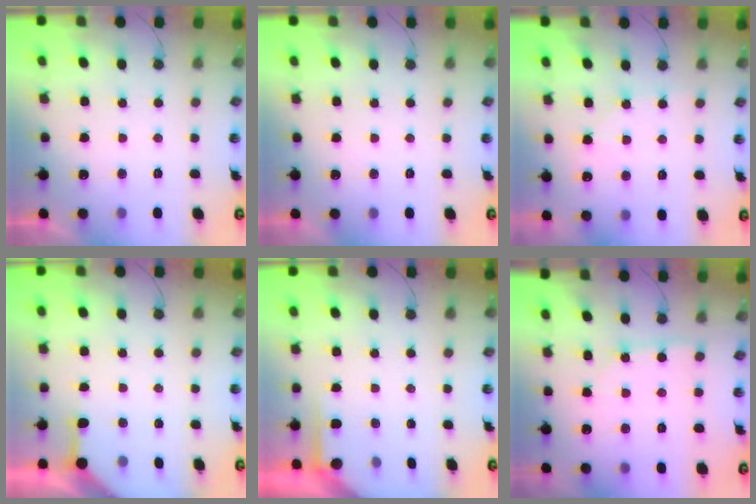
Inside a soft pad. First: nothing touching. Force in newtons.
{"total": 0.0}
{"total": 5.8, "press": 5.7, "slide": 0.7}
{"total": 2.7, "press": 2.7, "slide": 0.4}
{"total": 1.5, "press": 1.5, "slide": 0.3}
{"total": 3.8, "press": 3.8, "slide": 0.3}